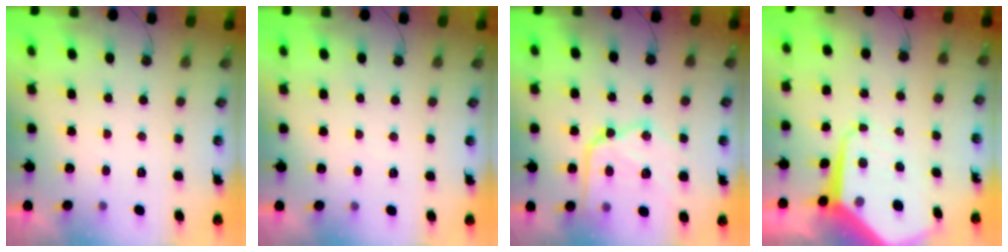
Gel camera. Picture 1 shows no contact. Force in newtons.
{"total": 2.3, "press": 2.3, "slide": 0.4}
{"total": 18.3, "press": 18.3, "slide": 1.3}
{"total": 10.9, "press": 10.8, "slide": 0.8}